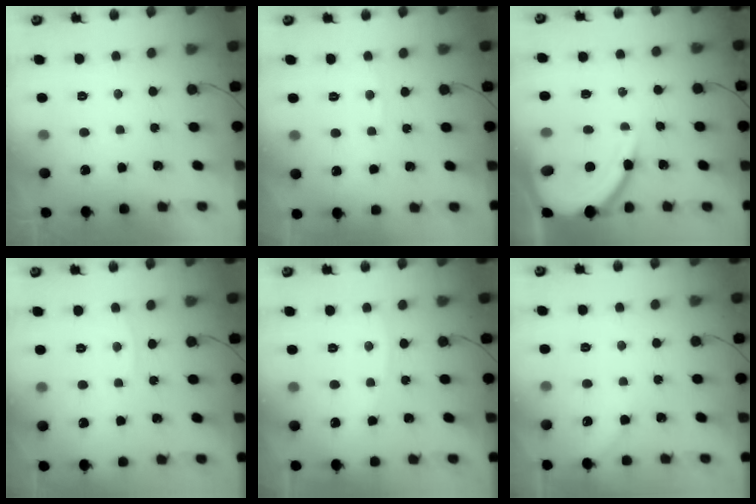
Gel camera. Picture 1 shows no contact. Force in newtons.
{"total": 3.0, "press": 2.9, "slide": 0.4}
{"total": 11.4, "press": 11.3, "slide": 1.2}
{"total": 3.9, "press": 3.9, "slide": 0.6}
{"total": 3.5, "press": 3.5, "slide": 0.6}
{"total": 2.9, "press": 2.8, "slide": 0.4}